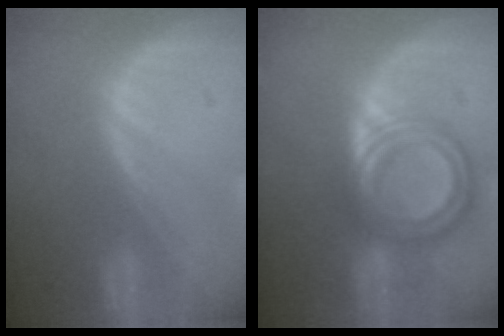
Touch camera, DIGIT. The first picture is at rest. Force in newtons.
{"total": 8.0, "press": 8.0, "slide": 0.5}